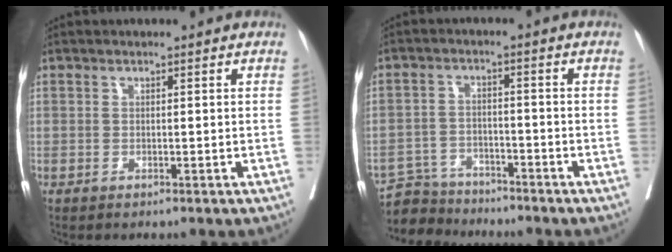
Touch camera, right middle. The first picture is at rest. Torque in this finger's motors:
{"motor_torque": [0.00, 0.01, -0.07, -0.04]}